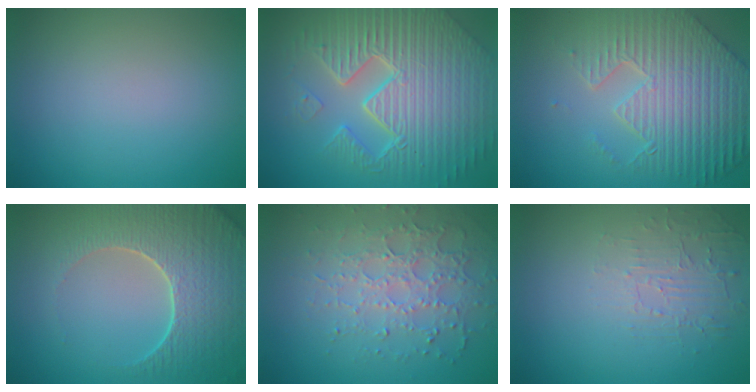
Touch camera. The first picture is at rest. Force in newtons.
{"total": 11.2, "press": 7.1, "slide": 8.7}
{"total": 8.9, "press": 6.3, "slide": 6.2}
{"total": 6.9, "press": 5.6, "slide": 3.9}
{"total": 4.0, "press": 3.8, "slide": 1.4}
{"total": 1.9, "press": 0.8, "slide": 1.7}